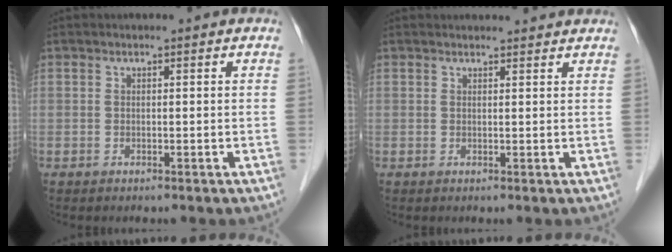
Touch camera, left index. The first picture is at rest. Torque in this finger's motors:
{"motor_torque": [0.25, -0.24, -0.13, -0.02]}